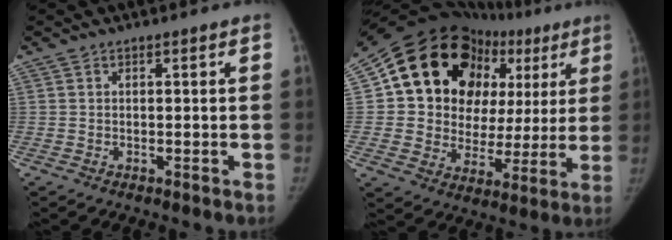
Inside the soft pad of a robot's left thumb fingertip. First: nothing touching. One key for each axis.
{"total": 24.7, "fx": 8.2, "fy": 17.9, "fz": 14.9, "tx": -0.158, "ty": 0.031, "tz": 0.135}